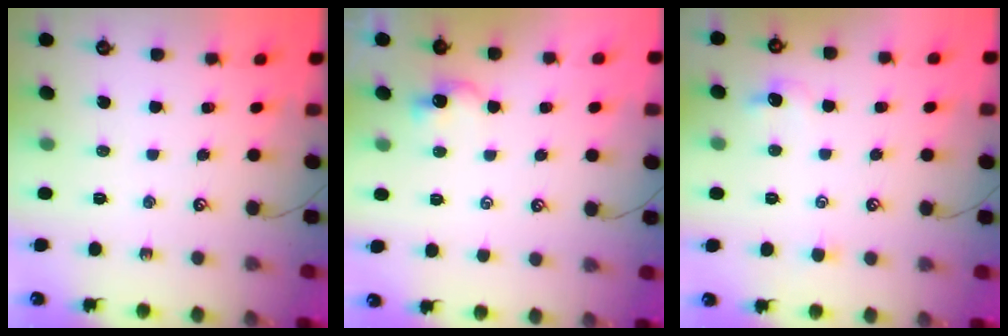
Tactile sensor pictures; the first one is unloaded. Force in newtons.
{"total": 2.6, "press": 2.6, "slide": 0.0}
{"total": 0.0}